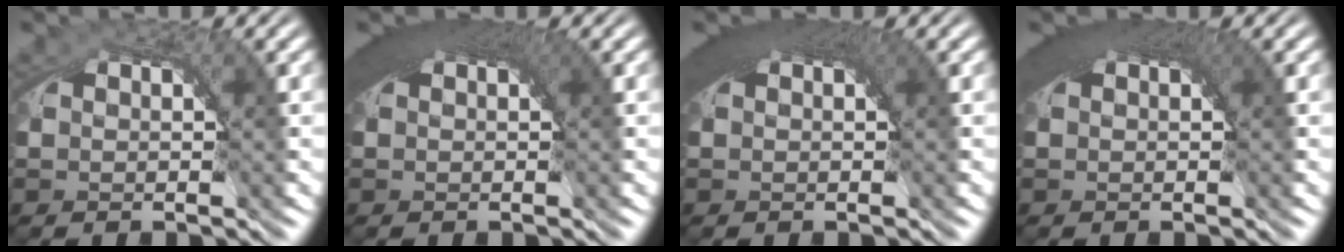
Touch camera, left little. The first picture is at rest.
{"total": 4.9, "force": [1.6, 1.7, 4.3], "torque": [-0.052, 0.013, 0.019]}
{"total": 4.8, "force": [1.6, 1.7, 4.3], "torque": [-0.051, 0.013, 0.018]}
{"total": 4.7, "force": [1.6, 1.6, 4.1], "torque": [-0.048, 0.013, 0.018]}